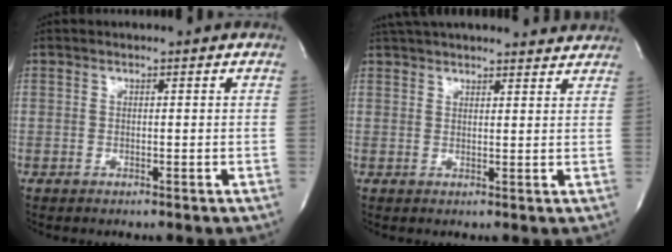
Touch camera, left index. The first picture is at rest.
{"total": 16.6, "force": [15.4, 2.9, 5.4], "torque": [-0.085, 0.035, 0.209]}